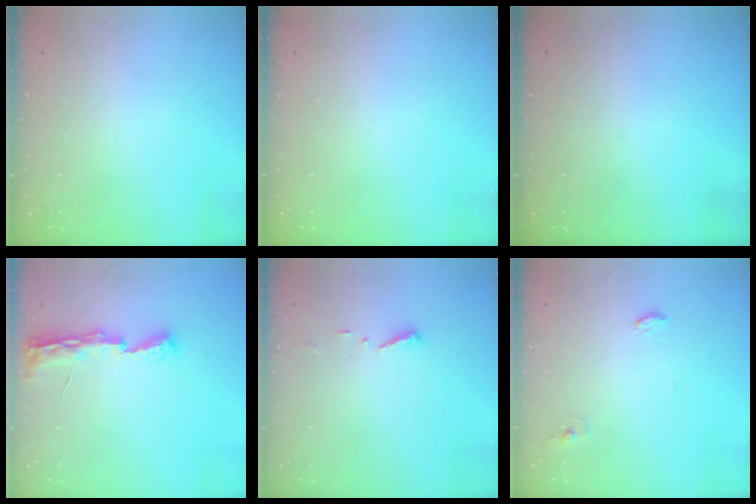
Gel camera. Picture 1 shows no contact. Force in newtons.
{"total": 0.0}
{"total": 0.0}
{"total": 7.6, "press": 7.5, "slide": 0.6}
{"total": 3.7, "press": 3.7, "slide": 0.2}
{"total": 5.1, "press": 4.5, "slide": 2.4}